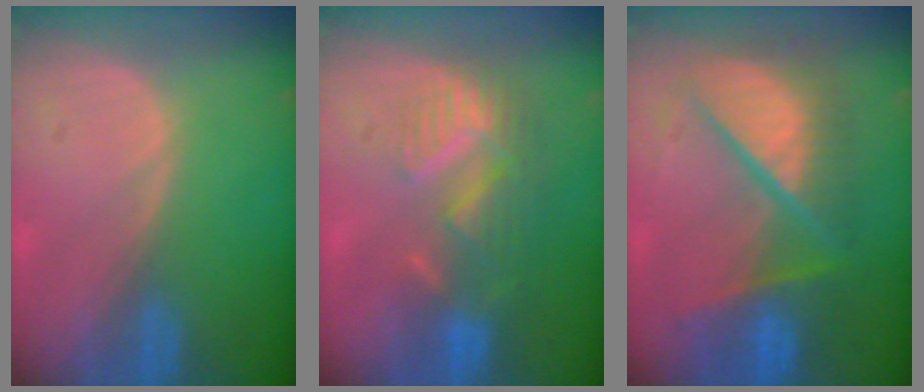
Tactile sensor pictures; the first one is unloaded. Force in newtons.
{"total": 8.9, "press": 7.7, "slide": 4.4}
{"total": 10.4, "press": 10.3, "slide": 1.2}